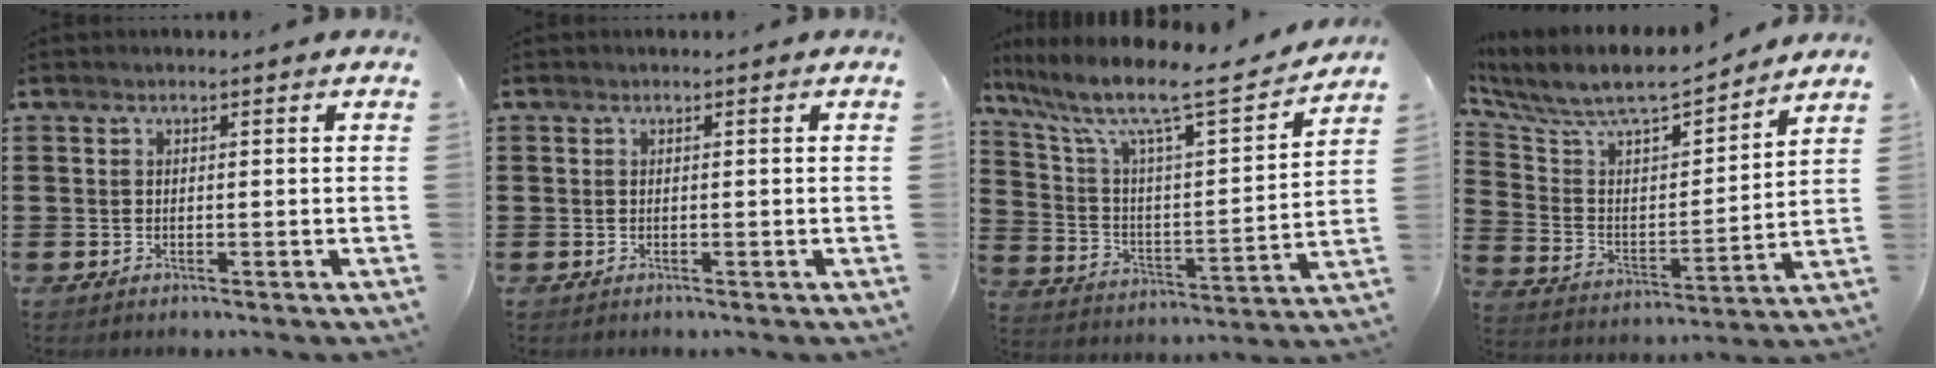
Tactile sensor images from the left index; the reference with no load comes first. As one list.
[{"total": 0.0}, {"total": 9.8, "force": [7.5, 1.4, 6.1], "torque": [-0.150, -0.052, 0.119]}, {"total": 7.9, "force": [7.1, 1.6, 3.0], "torque": [-0.095, -0.054, 0.117]}]